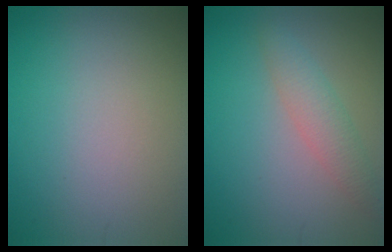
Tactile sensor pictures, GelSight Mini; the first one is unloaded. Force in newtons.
{"total": 2.3, "press": 2.3, "slide": 0.0}